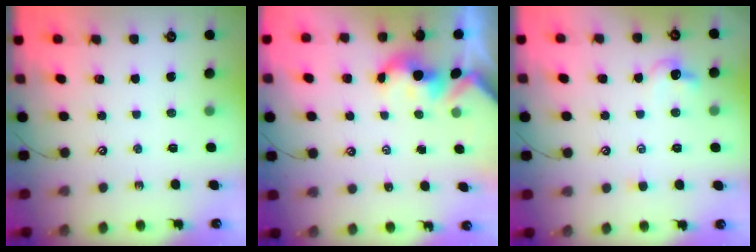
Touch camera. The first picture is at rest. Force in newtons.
{"total": 1.8, "press": 1.8, "slide": 0.2}
{"total": 1.2, "press": 1.0, "slide": 0.6}